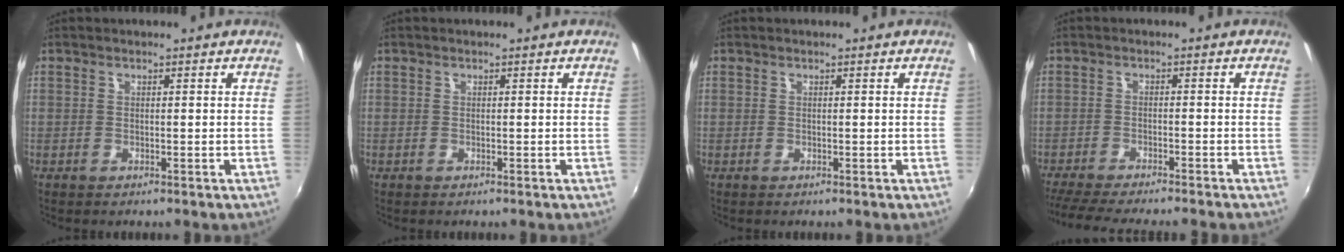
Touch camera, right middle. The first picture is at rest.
{"total": 0.0}
{"total": 0.0}
{"total": 10.9, "force": [-9.7, 0.3, 4.9], "torque": [-0.115, -0.024, -0.152]}